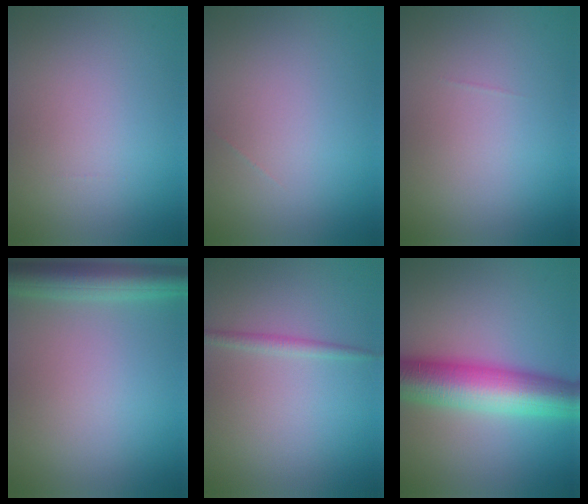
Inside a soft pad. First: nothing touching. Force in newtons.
{"total": 0.0}
{"total": 0.0}
{"total": 4.9, "press": 4.9, "slide": 0.3}
{"total": 1.2, "press": 1.2, "slide": 0.1}
{"total": 9.0, "press": 9.0, "slide": 0.1}